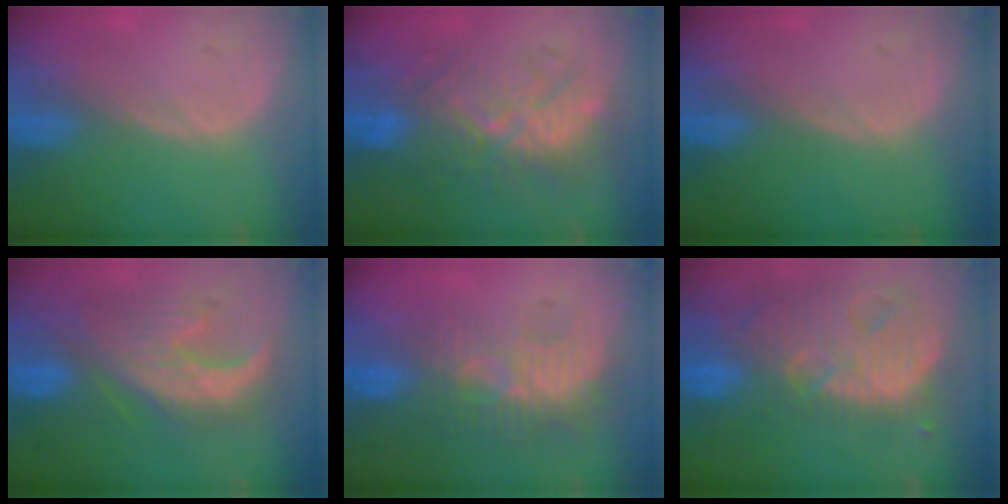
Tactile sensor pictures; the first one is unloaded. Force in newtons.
{"total": 9.8, "press": 9.7, "slide": 1.0}
{"total": 0.0}
{"total": 10.0, "press": 9.8, "slide": 1.9}
{"total": 9.6, "press": 8.5, "slide": 4.4}
{"total": 13.7, "press": 11.6, "slide": 7.3}